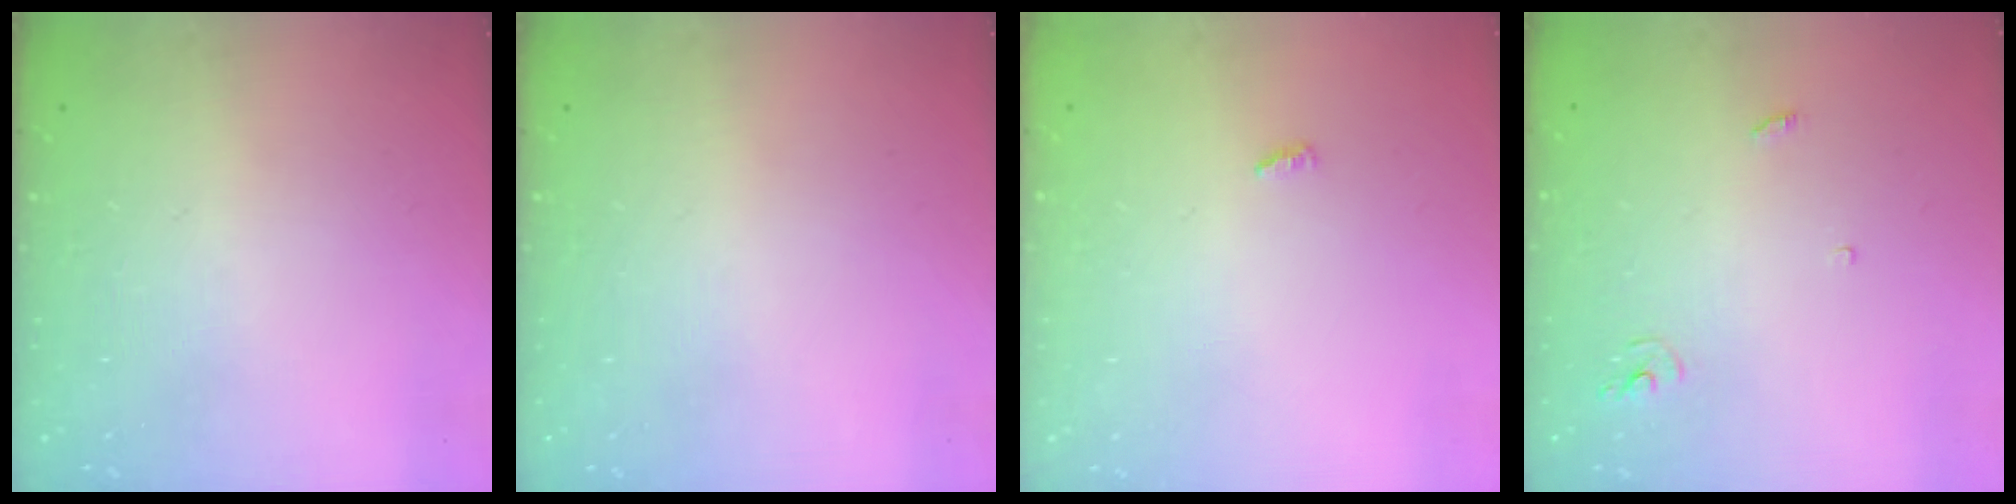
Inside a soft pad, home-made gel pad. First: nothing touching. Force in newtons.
{"total": 0.0}
{"total": 2.7, "press": 2.7, "slide": 0.2}
{"total": 2.9, "press": 2.9, "slide": 0.2}